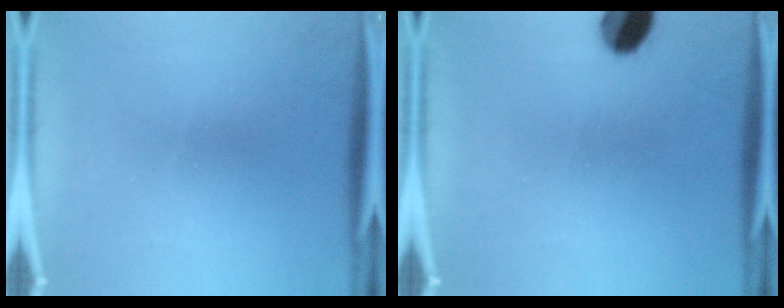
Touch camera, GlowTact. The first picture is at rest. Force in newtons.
{"total": 7.2}